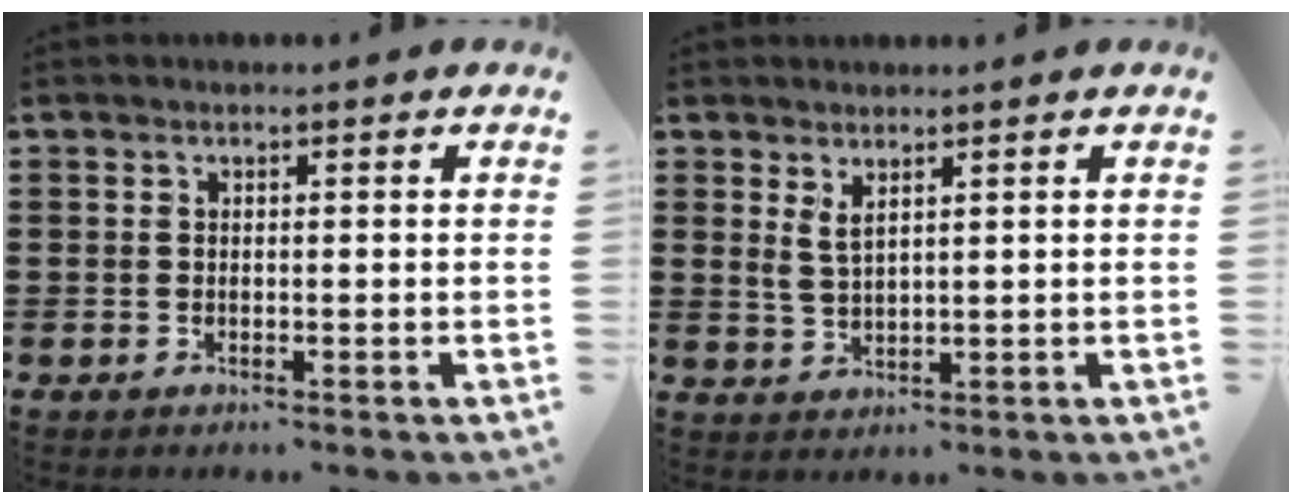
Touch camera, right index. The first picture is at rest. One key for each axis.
{"total": 2.6, "fx": 1.8, "fy": 0.8, "fz": 1.7, "tx": -0.037, "ty": 0.003, "tz": 0.033}